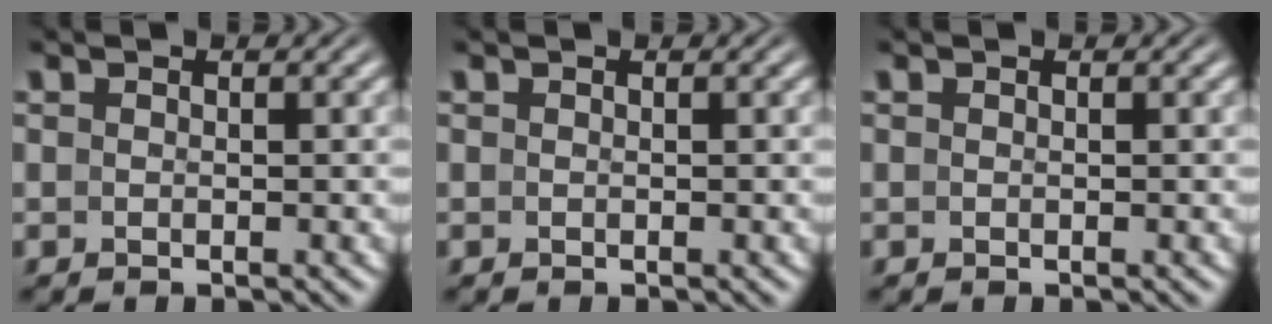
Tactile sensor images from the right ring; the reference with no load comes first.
{"total": 0.0}
{"total": 0.0}